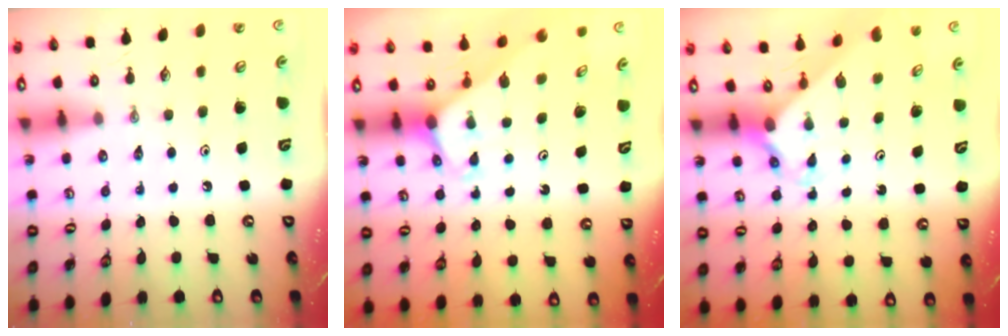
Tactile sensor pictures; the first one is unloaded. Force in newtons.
{"total": 2.1, "press": 2.1, "slide": 0.1}
{"total": 2.3, "press": 2.3, "slide": 0.2}